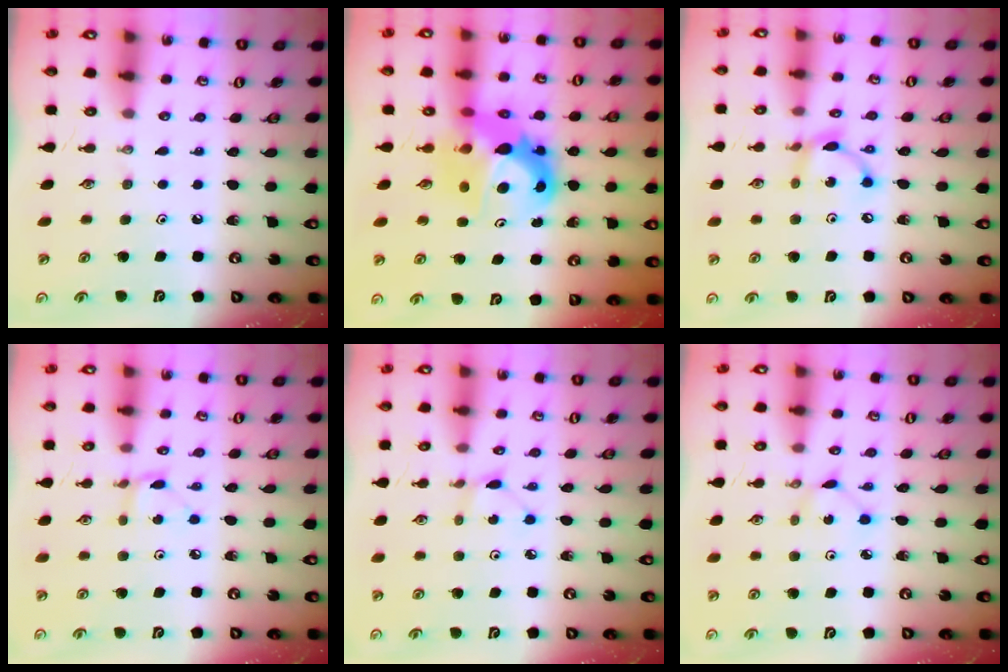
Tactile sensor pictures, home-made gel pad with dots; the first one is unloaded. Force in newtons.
{"total": 11.0, "press": 11.0, "slide": 0.8}
{"total": 8.5, "press": 8.5, "slide": 0.4}
{"total": 3.4, "press": 3.4, "slide": 0.3}
{"total": 2.2, "press": 2.1, "slide": 0.3}
{"total": 1.8, "press": 1.7, "slide": 0.3}